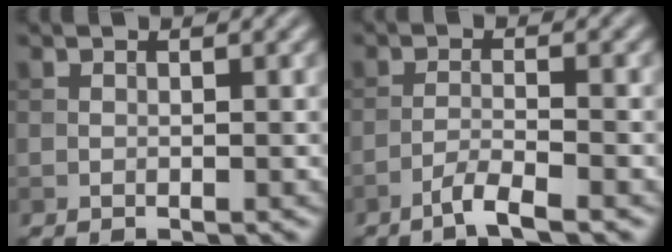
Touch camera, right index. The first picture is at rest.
{"total": 2.9, "force": [-2.0, 0.2, 2.0], "torque": [-0.035, 0.006, -0.048]}